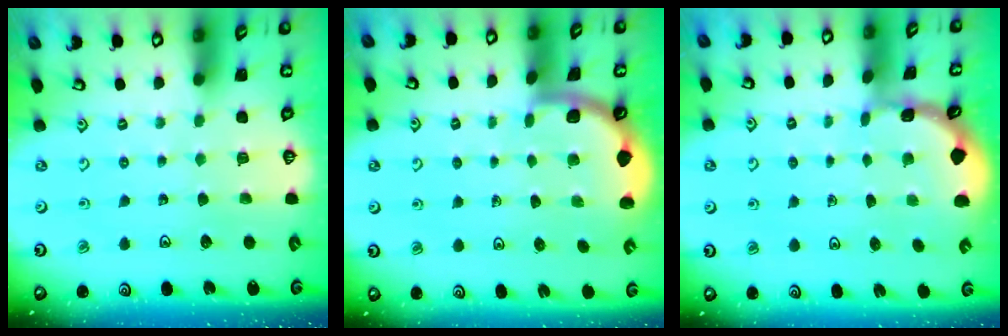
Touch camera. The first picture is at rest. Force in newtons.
{"total": 1.7, "press": 1.7, "slide": 0.1}
{"total": 1.1, "press": 1.0, "slide": 0.1}